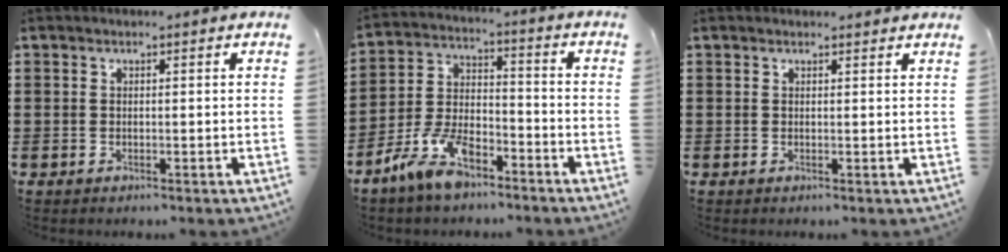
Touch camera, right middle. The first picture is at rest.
{"total": 9.1, "force": [-6.8, 3.6, 4.8], "torque": [-0.115, 0.010, -0.134]}
{"total": 0.7, "force": [0.7, 0.2, 0.1], "torque": [0.004, -0.003, 0.010]}